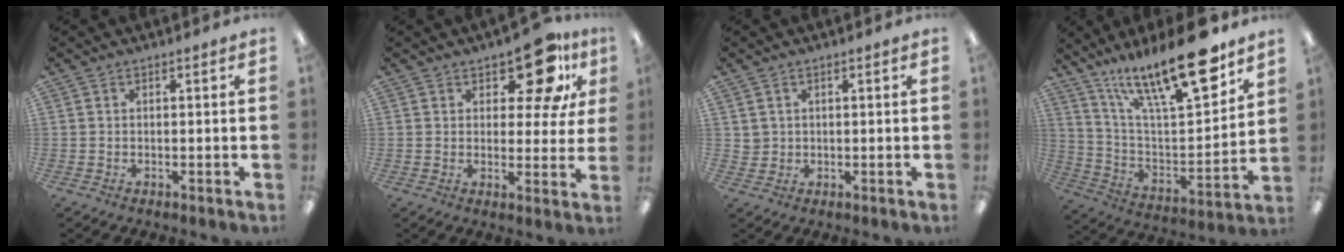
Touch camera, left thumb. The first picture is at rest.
{"total": 13.6, "force": [8.1, 6.4, 8.8], "torque": [-0.117, -0.035, 0.140]}
{"total": 2.1, "force": [1.1, 1.8, 0.0], "torque": [-0.005, 0.003, 0.022]}
{"total": 23.5, "force": [16.2, 6.5, 15.7], "torque": [-0.252, -0.105, 0.266]}